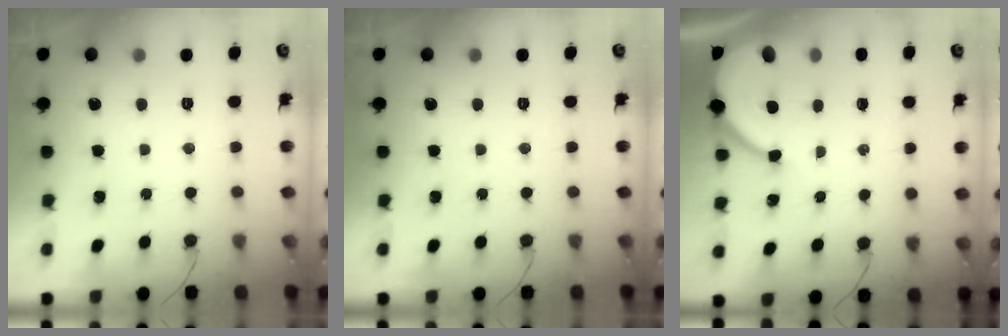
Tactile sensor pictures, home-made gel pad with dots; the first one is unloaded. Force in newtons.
{"total": 0.0}
{"total": 7.7, "press": 7.7, "slide": 0.9}